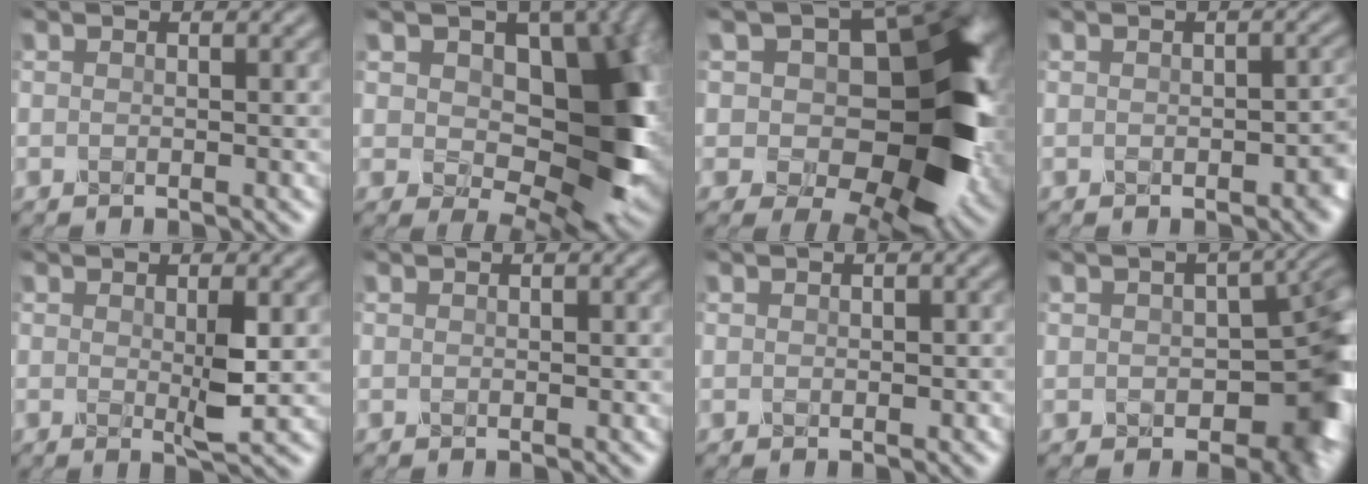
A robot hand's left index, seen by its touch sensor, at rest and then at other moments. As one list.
[{"total": 13.4, "force": [1.8, 8.7, 10.1], "torque": [-0.110, -0.005, 0.033]}, {"total": 15.1, "force": [1.0, 9.8, 11.4], "torque": [-0.118, -0.003, 0.019]}, {"total": 2.7, "force": [-0.4, 1.8, 1.9], "torque": [-0.021, -0.008, -0.005]}, {"total": 2.7, "force": [0.2, 0.4, 2.6], "torque": [-0.046, -0.006, 0.003]}, {"total": 0.0}, {"total": 0.7, "force": [0.0, 0.6, 0.4], "torque": [-0.004, -0.002, 0.000]}, {"total": 9.2, "force": [-1.7, 6.0, 6.8], "torque": [-0.068, -0.017, -0.018]}]